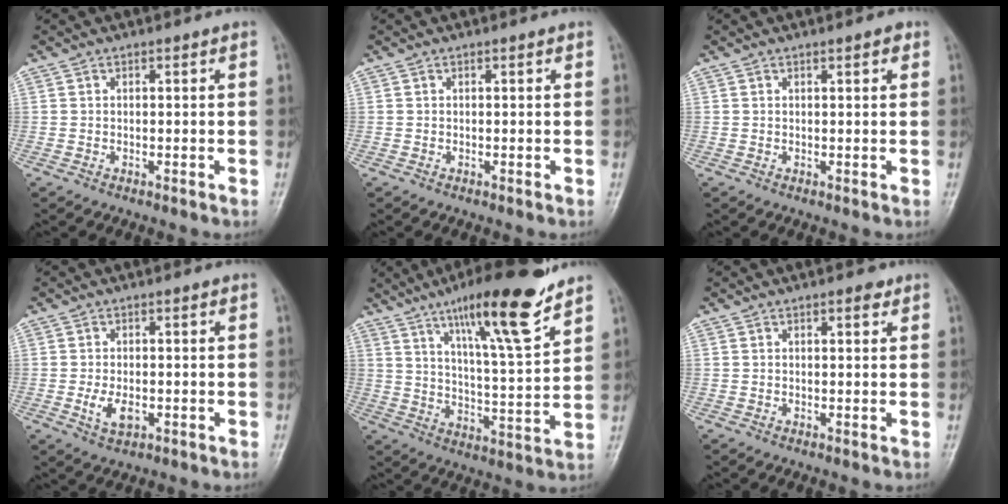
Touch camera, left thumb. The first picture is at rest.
{"total": 0.0}
{"total": 1.3, "force": [0.8, 0.4, 1.0], "torque": [-0.011, 0.000, 0.008]}
{"total": 4.0, "force": [-0.8, 2.2, 3.2], "torque": [-0.057, -0.005, -0.012]}
{"total": 17.6, "force": [11.5, 2.6, 13.0], "torque": [-0.191, -0.062, 0.189]}
{"total": 1.7, "force": [1.0, 0.7, 1.2], "torque": [-0.011, -0.003, 0.012]}